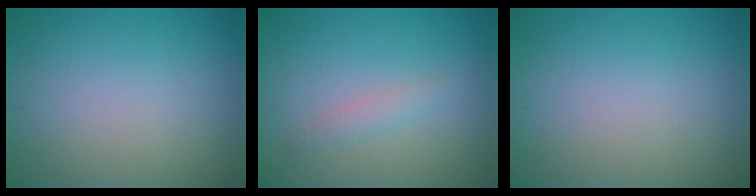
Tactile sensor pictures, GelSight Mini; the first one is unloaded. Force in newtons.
{"total": 1.3, "press": 1.3, "slide": 0.0}
{"total": 0.0}